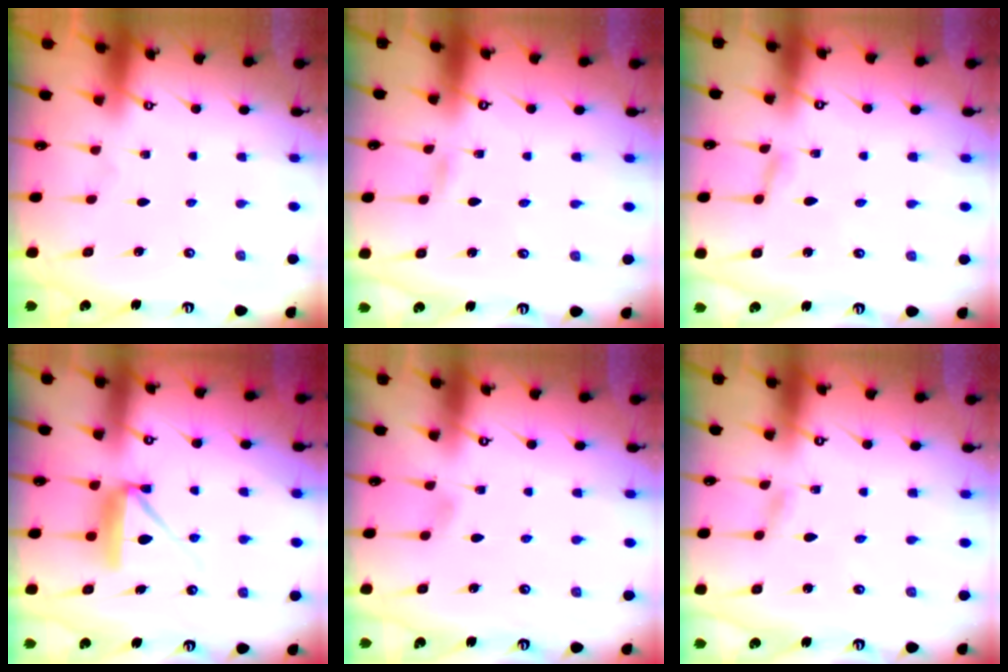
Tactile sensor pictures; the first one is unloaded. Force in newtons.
{"total": 1.7, "press": 1.7, "slide": 0.2}
{"total": 1.8, "press": 1.7, "slide": 0.1}
{"total": 8.7, "press": 8.6, "slide": 0.6}
{"total": 4.0, "press": 4.0, "slide": 0.5}
{"total": 1.1, "press": 1.1, "slide": 0.1}